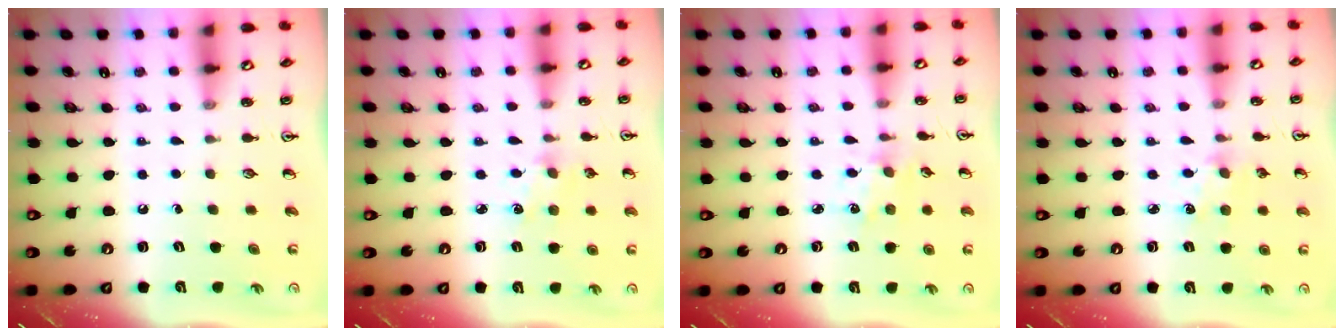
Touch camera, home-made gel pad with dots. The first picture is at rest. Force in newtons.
{"total": 3.8, "press": 3.8, "slide": 0.5}
{"total": 1.6, "press": 1.6, "slide": 0.0}
{"total": 4.9, "press": 4.9, "slide": 0.7}